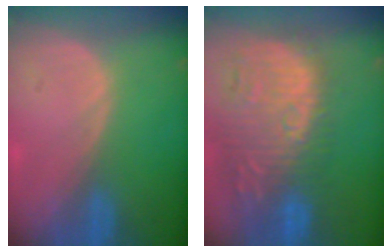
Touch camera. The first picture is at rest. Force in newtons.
{"total": 13.7, "press": 12.2, "slide": 6.3}